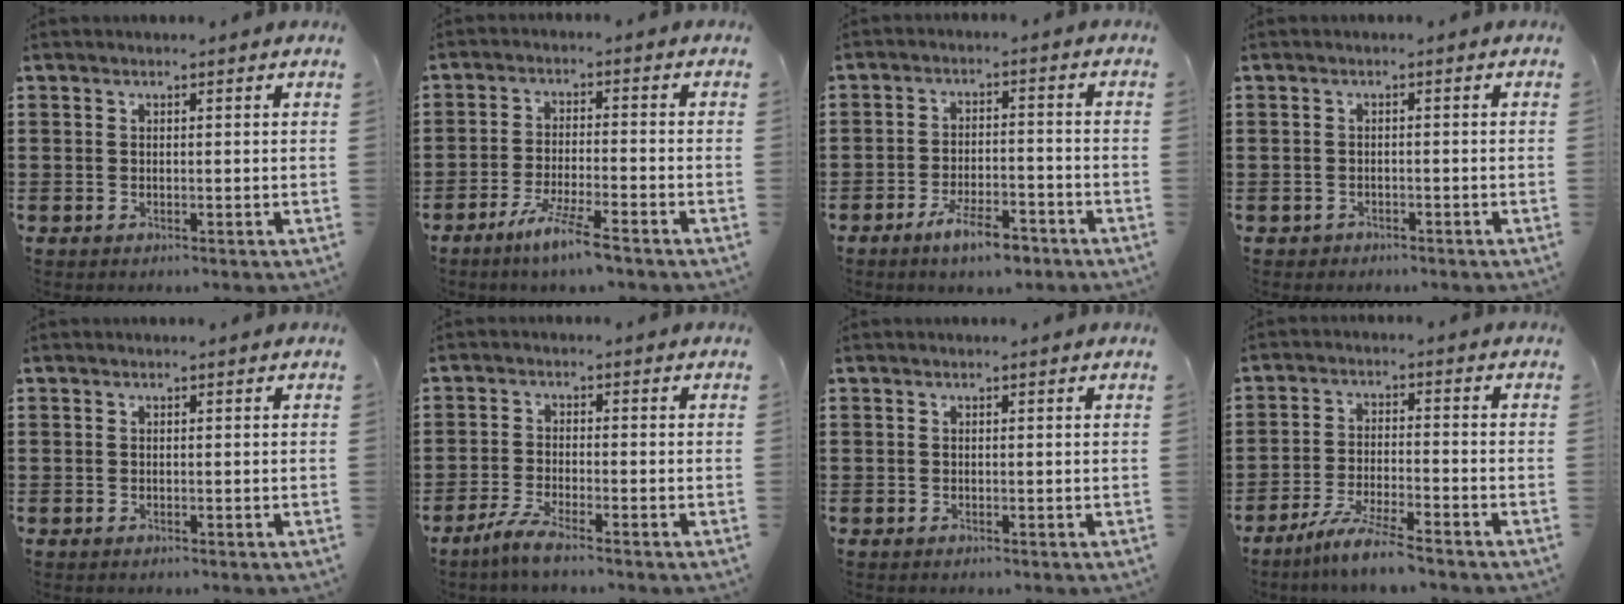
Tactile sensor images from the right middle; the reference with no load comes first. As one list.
[{"total": 6.0, "force": [-4.6, 0.0, 3.9], "torque": [-0.081, -0.015, -0.084]}, {"total": 6.5, "force": [-4.9, 1.5, 4.0], "torque": [-0.082, 0.000, -0.091]}, {"total": 1.0, "force": [-0.9, 0.5, -0.1], "torque": [-0.003, 0.000, -0.020]}, {"total": 0.0}, {"total": 3.8, "force": [-3.0, 0.0, 2.3], "torque": [-0.060, -0.010, -0.059]}, {"total": 0.0}, {"total": 6.2, "force": [-5.4, -0.2, 3.2], "torque": [-0.070, -0.015, -0.102]}]